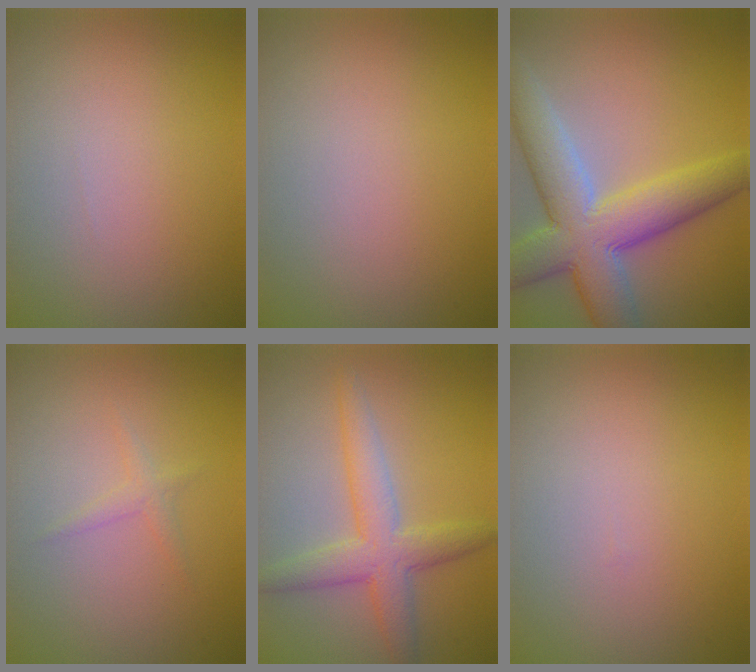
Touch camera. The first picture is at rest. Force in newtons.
{"total": 0.0}
{"total": 9.7, "press": 9.7, "slide": 0.4}
{"total": 1.0, "press": 1.0, "slide": 0.1}
{"total": 4.7, "press": 4.7, "slide": 0.1}
{"total": 0.0}